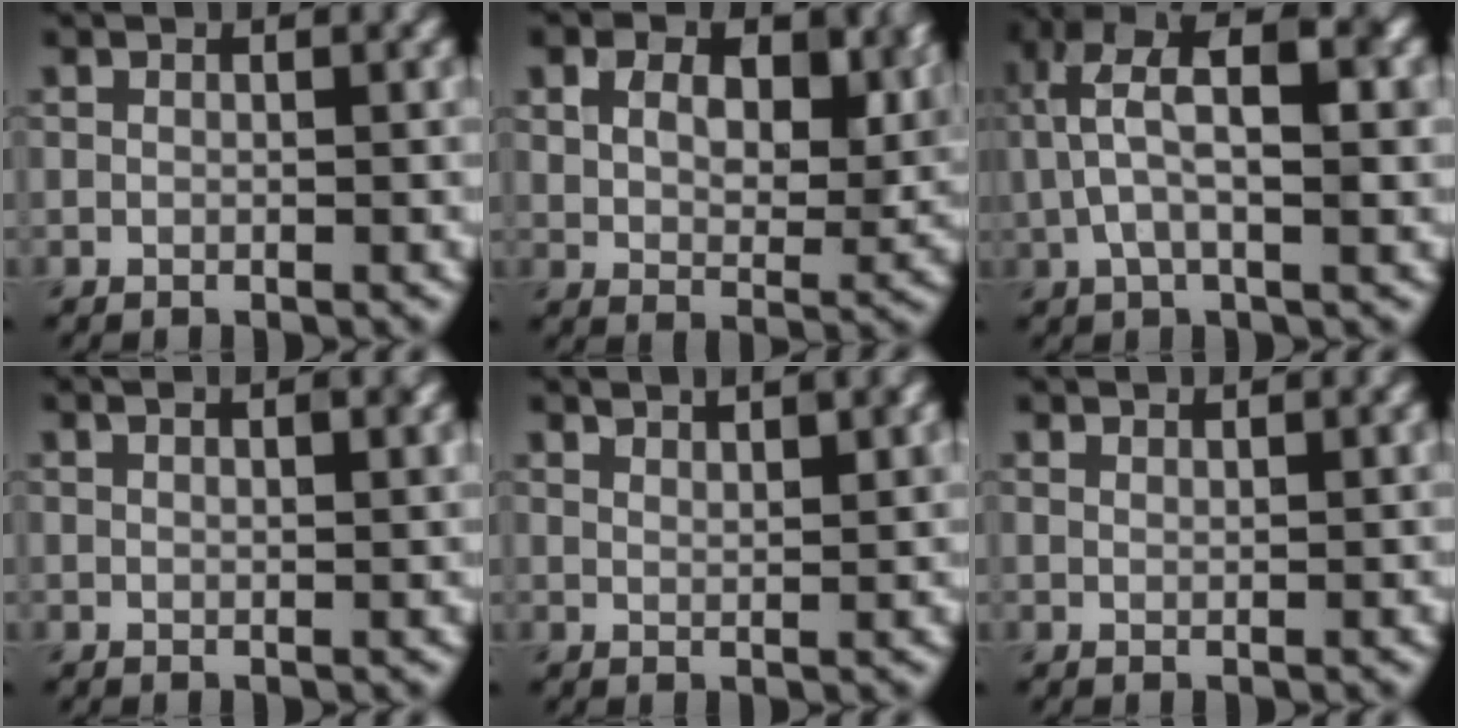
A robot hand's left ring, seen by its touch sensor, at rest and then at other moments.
{"total": 7.9, "force": [3.4, 5.1, 5.0], "torque": [-0.081, 0.003, 0.041]}
{"total": 7.2, "force": [1.7, 3.0, 6.3], "torque": [-0.124, 0.012, 0.026]}
{"total": 1.9, "force": [1.1, 0.6, 1.4], "torque": [-0.010, 0.002, 0.015]}
{"total": 2.6, "force": [2.1, 0.6, 1.4], "torque": [-0.007, 0.005, 0.026]}
{"total": 1.3, "force": [1.3, 0.1, 0.3], "torque": [-0.004, -0.002, 0.017]}